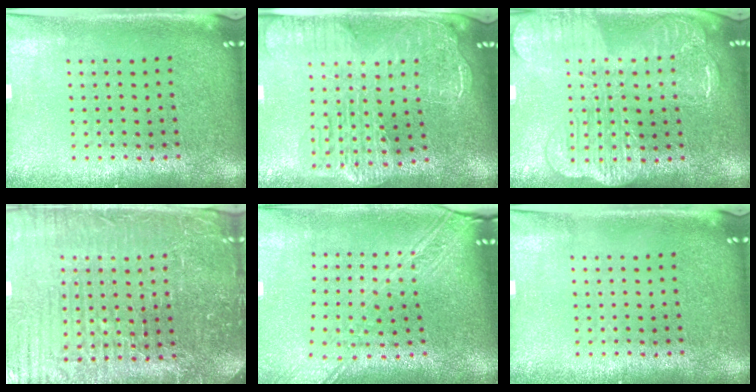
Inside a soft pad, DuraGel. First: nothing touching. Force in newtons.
{"total": 2.8, "press": 2.3, "slide": 1.5}
{"total": 3.7, "press": 3.6, "slide": 0.5}
{"total": 5.3, "press": 4.9, "slide": 1.9}
{"total": 2.7, "press": 2.1, "slide": 1.6}
{"total": 0.0}